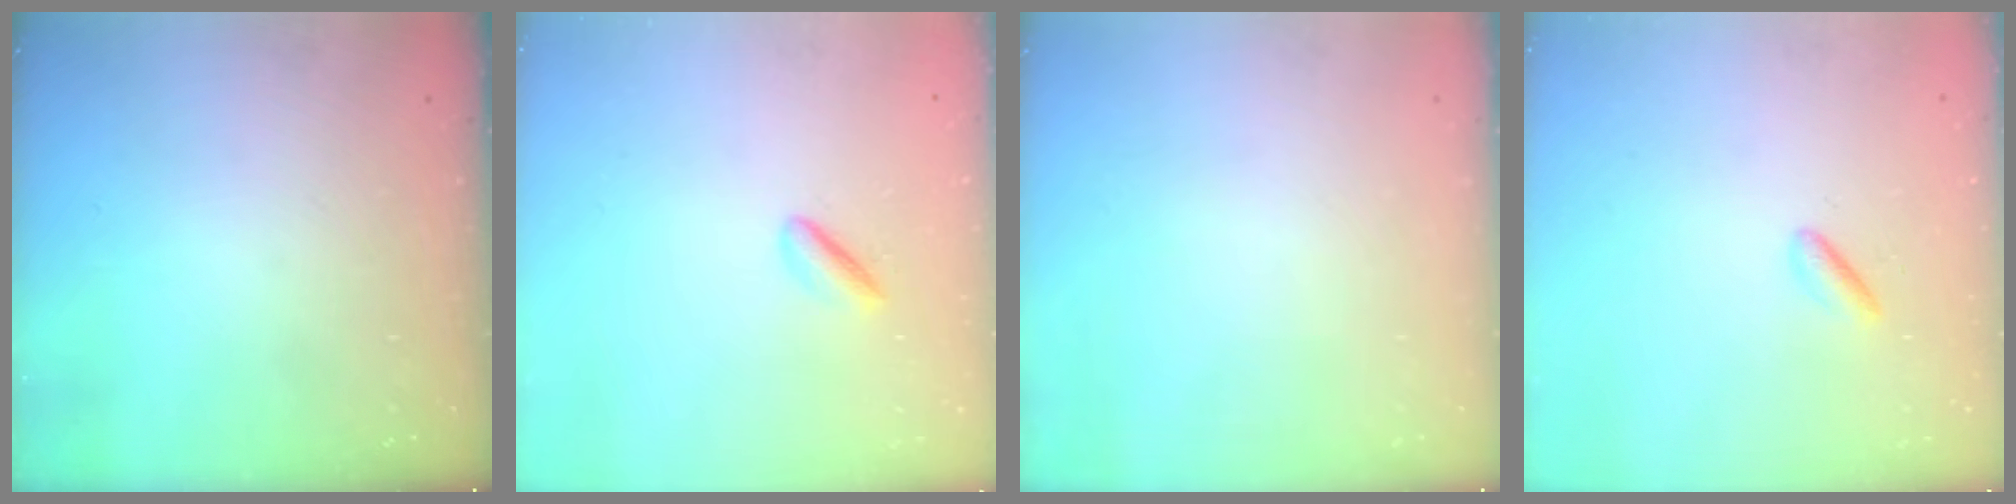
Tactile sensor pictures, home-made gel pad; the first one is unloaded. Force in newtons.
{"total": 1.9, "press": 1.9, "slide": 0.4}
{"total": 0.0}
{"total": 3.0, "press": 2.7, "slide": 1.2}